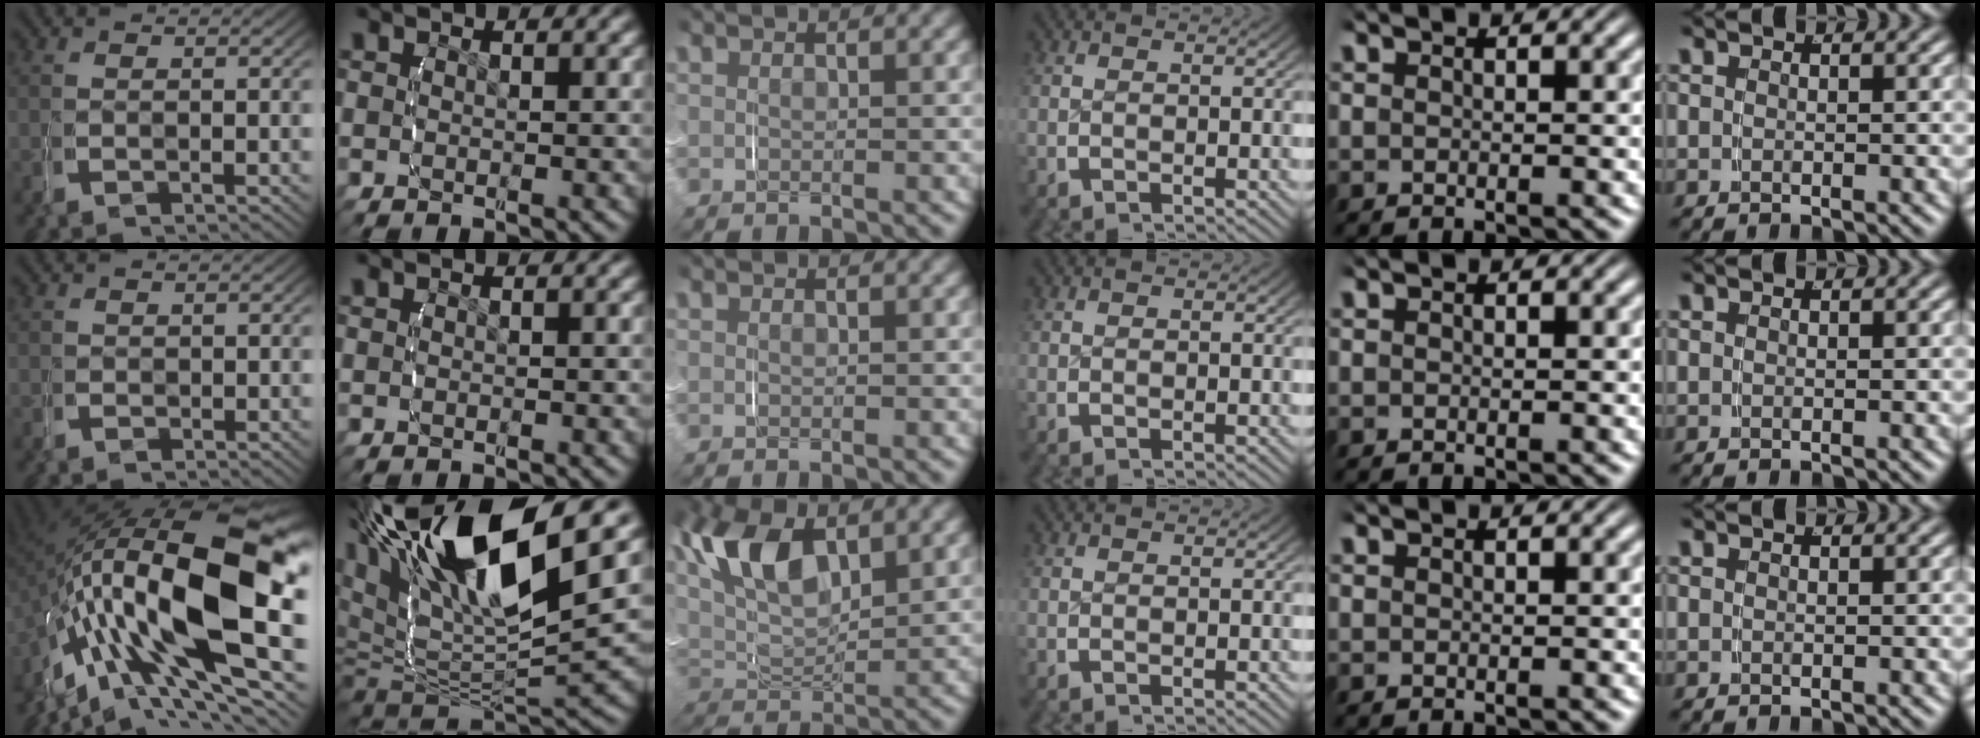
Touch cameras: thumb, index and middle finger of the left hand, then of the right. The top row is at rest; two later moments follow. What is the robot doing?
{"motion": "grasp_and_lifting", "object": "router"}